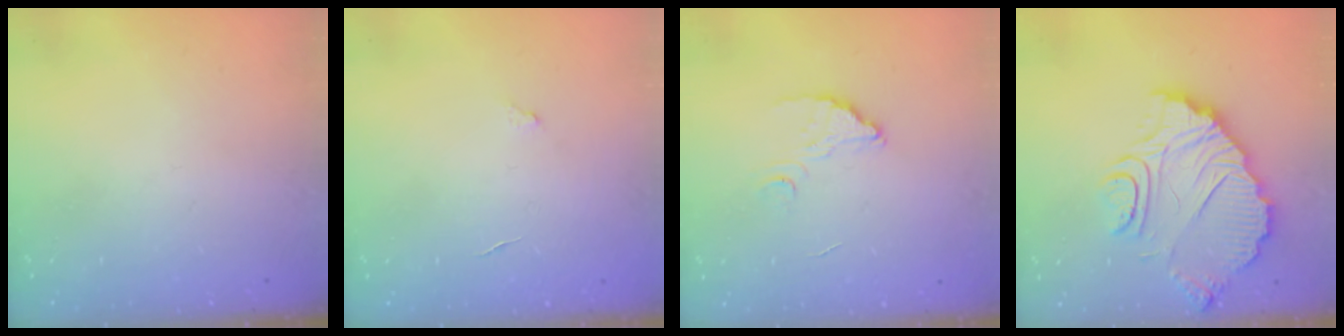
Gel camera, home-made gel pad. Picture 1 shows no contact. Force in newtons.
{"total": 2.8, "press": 2.8, "slide": 0.2}
{"total": 3.4, "press": 3.4, "slide": 0.2}
{"total": 12.1, "press": 12.0, "slide": 1.1}